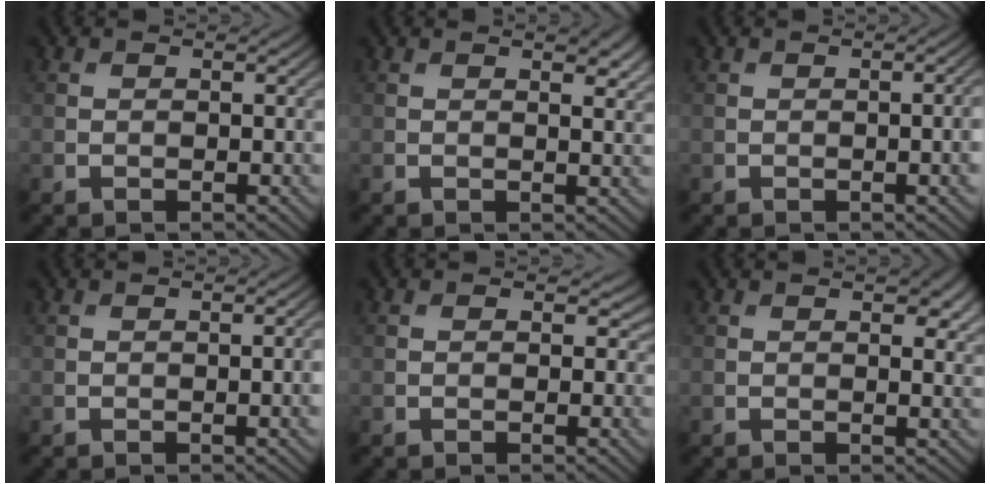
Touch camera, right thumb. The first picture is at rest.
{"total": 2.6, "force": [1.5, 0.7, 2.0], "torque": [-0.032, -0.003, 0.025]}
{"total": 2.9, "force": [-0.2, 0.7, 2.8], "torque": [-0.035, 0.004, -0.004]}
{"total": 2.3, "force": [-0.2, 0.5, 2.2], "torque": [-0.028, 0.002, -0.003]}
{"total": 1.1, "force": [0.2, 1.0, 0.4], "torque": [-0.010, -0.008, -0.001]}
{"total": 3.0, "force": [1.4, 1.0, 2.4], "torque": [-0.036, -0.003, 0.022]}